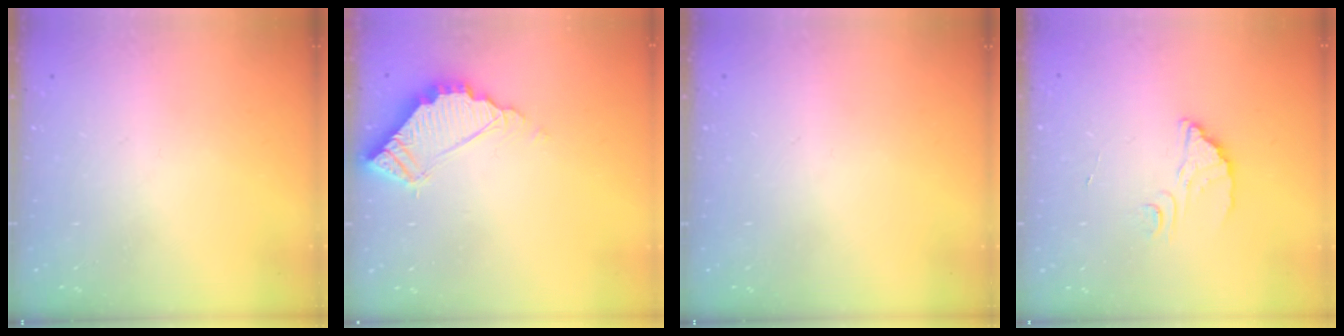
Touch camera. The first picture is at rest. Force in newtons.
{"total": 6.7, "press": 6.7, "slide": 0.2}
{"total": 0.0}
{"total": 2.8, "press": 2.8, "slide": 0.0}